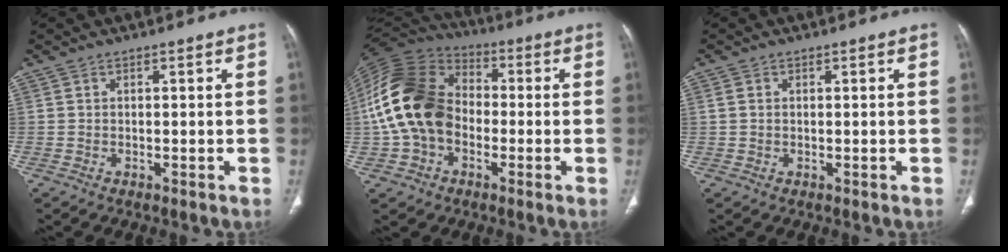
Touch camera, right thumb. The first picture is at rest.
{"total": 19.1, "force": [-1.9, 14.3, 12.6], "torque": [-0.246, 0.035, -0.043]}
{"total": 1.3, "force": [0.3, 1.0, 0.8], "torque": [-0.019, 0.003, 0.009]}